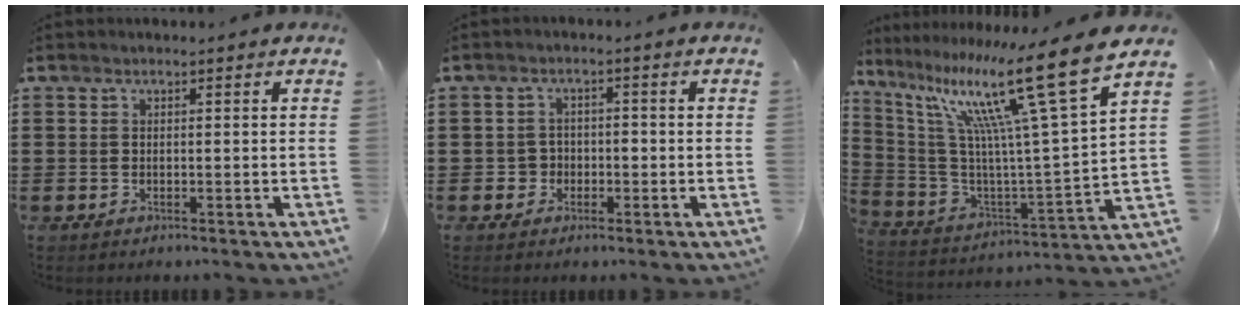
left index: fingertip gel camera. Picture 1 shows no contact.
{"total": 2.5, "force": [-0.8, 2.2, 0.7], "torque": [-0.023, 0.004, -0.022]}
{"total": 17.8, "force": [11.2, 1.3, 13.7], "torque": [-0.283, -0.073, 0.169]}